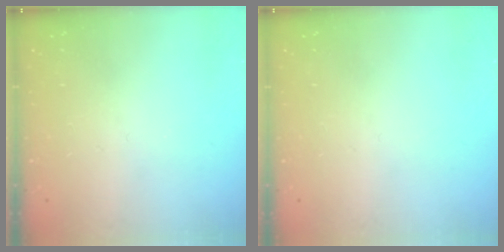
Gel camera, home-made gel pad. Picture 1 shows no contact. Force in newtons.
{"total": 0.0}